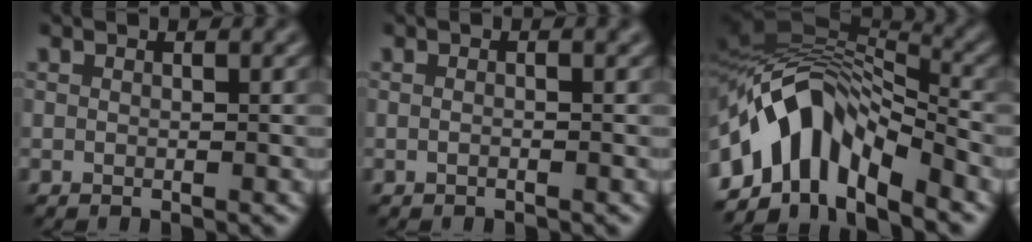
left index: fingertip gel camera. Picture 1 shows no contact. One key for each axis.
{"total": 1.0, "fx": 0.1, "fy": 0.4, "fz": 0.9, "tx": -0.009, "ty": -0.014, "tz": -0.009}
{"total": 10.0, "fx": -4.7, "fy": 5.2, "fz": 7.1, "tx": -0.110, "ty": 0.011, "tz": -0.090}